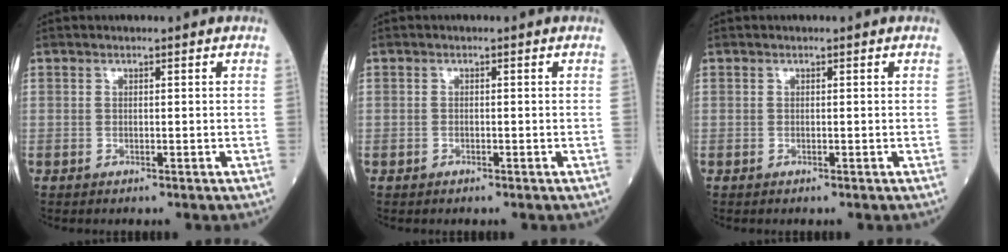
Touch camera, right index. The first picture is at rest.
{"total": 0.6, "force": [-0.3, 0.5, 0.2], "torque": [-0.004, 0.001, -0.004]}
{"total": 0.0}